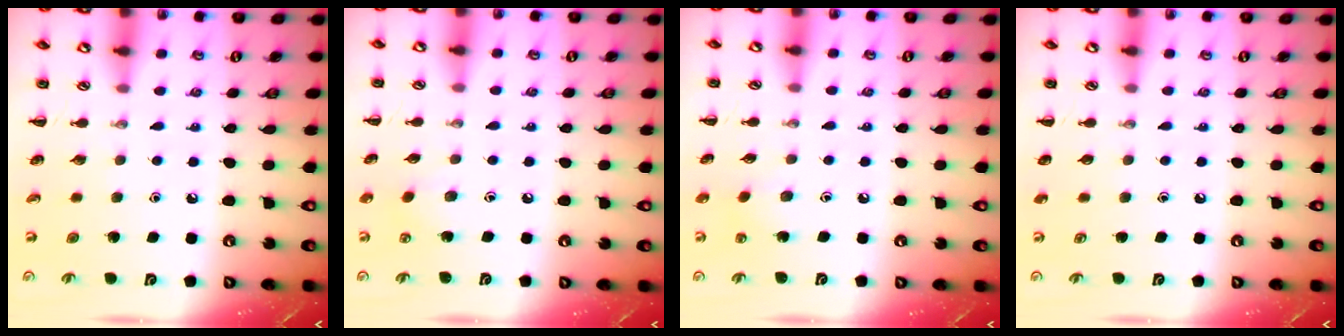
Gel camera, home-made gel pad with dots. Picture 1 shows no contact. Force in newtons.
{"total": 3.7, "press": 3.5, "slide": 1.1}
{"total": 6.1, "press": 5.9, "slide": 1.8}
{"total": 0.0}